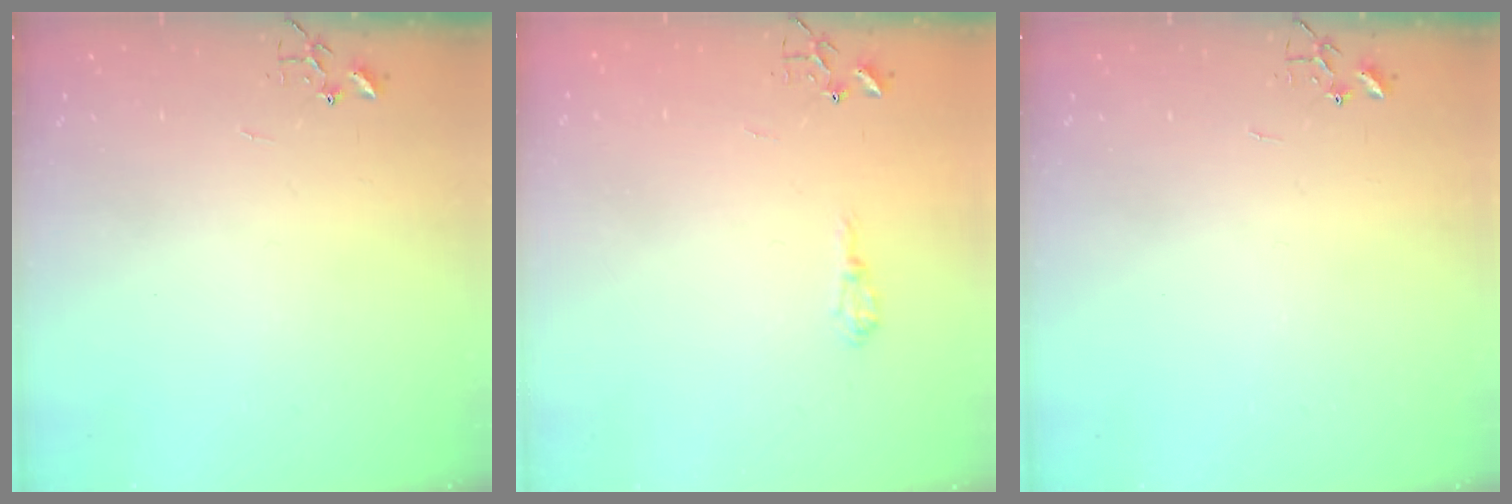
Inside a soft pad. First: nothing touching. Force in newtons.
{"total": 7.2, "press": 7.1, "slide": 0.6}
{"total": 0.0}